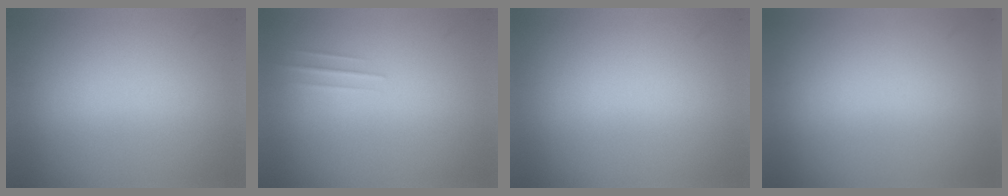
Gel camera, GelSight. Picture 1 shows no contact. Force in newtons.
{"total": 1.2}
{"total": 0.0}
{"total": 0.0}